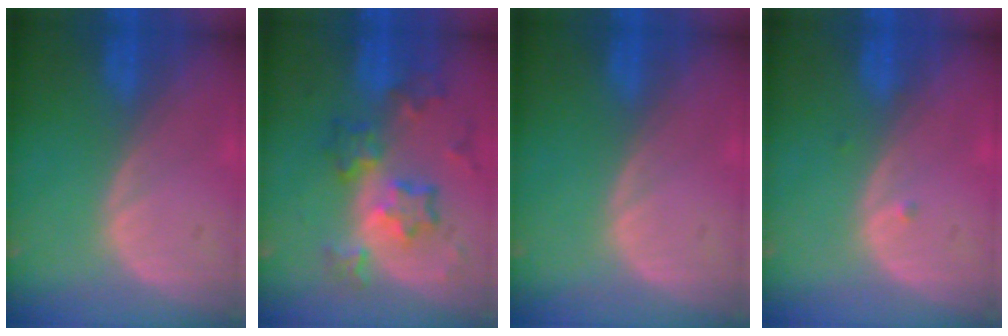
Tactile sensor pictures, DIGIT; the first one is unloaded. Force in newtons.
{"total": 8.7, "press": 7.6, "slide": 4.2}
{"total": 0.0}
{"total": 0.6, "press": 0.5, "slide": 0.3}